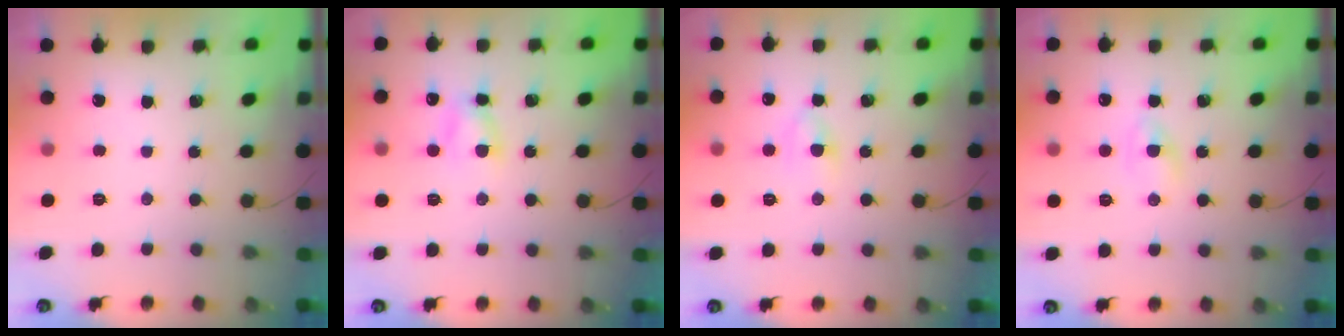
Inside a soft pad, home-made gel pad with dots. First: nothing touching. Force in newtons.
{"total": 4.8, "press": 4.6, "slide": 1.3}
{"total": 3.9, "press": 3.7, "slide": 1.3}
{"total": 1.6, "press": 1.4, "slide": 0.8}